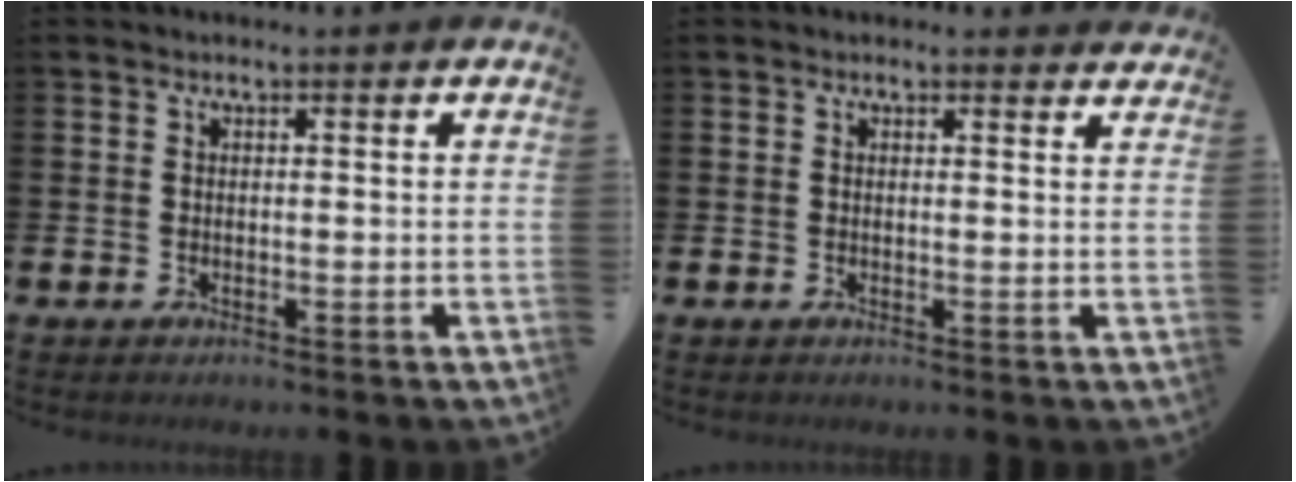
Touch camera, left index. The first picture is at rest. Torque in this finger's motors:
{"motor_torque": [1.01, -1.12, 0.10, 0.01]}